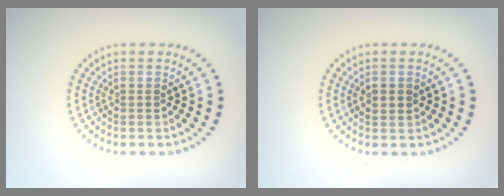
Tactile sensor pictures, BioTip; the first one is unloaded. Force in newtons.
{"total": 1.5, "press": 1.5, "slide": 0.1}